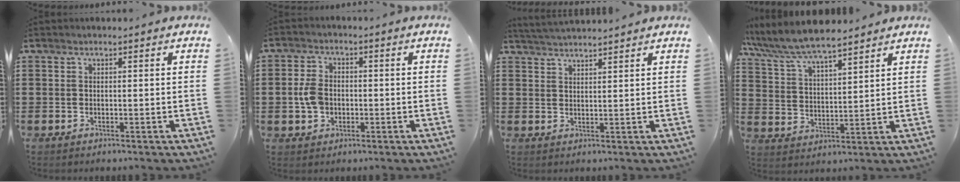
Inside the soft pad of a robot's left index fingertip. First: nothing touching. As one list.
[{"total": 4.7, "force": [-0.4, 3.4, 3.2], "torque": [-0.086, 0.002, -0.015]}, {"total": 2.7, "force": [2.7, -0.4, 0.1], "torque": [-0.010, -0.006, 0.051]}, {"total": 6.8, "force": [6.2, 0.8, 2.6], "torque": [-0.075, -0.028, 0.109]}]